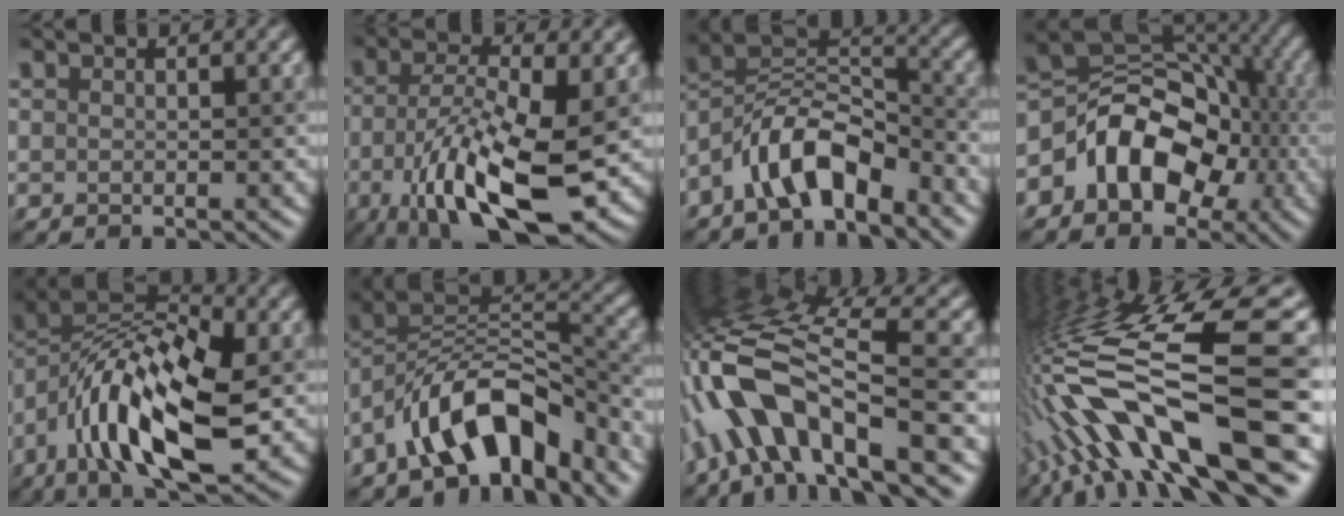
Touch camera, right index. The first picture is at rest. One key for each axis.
{"total": 12.3, "fx": -3.9, "fy": 4.3, "fz": 10.9, "tx": -0.208, "ty": -0.009, "tz": -0.068}
{"total": 7.2, "fx": -4.6, "fy": 3.0, "fz": 4.6, "tx": -0.066, "ty": 0.016, "tz": -0.091}
{"total": 8.2, "fx": -2.7, "fy": 5.9, "fz": 4.9, "tx": -0.056, "ty": 0.022, "tz": -0.056}
{"total": 12.3, "fx": -2.9, "fy": 5.5, "fz": 10.6, "tx": -0.174, "ty": 0.022, "tz": -0.058}
{"total": 9.1, "fx": -5.4, "fy": 4.3, "fz": 5.9, "tx": -0.073, "ty": 0.016, "tz": -0.101}
{"total": 11.3, "fx": -4.6, "fy": 3.6, "fz": 9.7, "tx": -0.176, "ty": 0.030, "tz": -0.084}
{"total": 14.7, "fx": -4.7, "fy": 3.2, "fz": 13.5, "tx": -0.243, "ty": 0.027, "tz": -0.063}